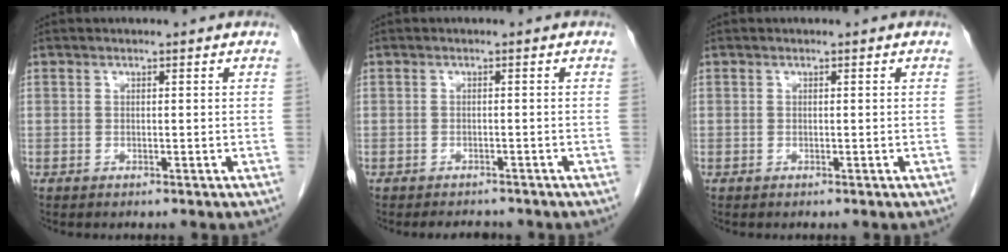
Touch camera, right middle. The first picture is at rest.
{"total": 3.2, "force": [-2.9, 1.1, 0.7], "torque": [-0.011, -0.003, -0.037]}
{"total": 0.0}